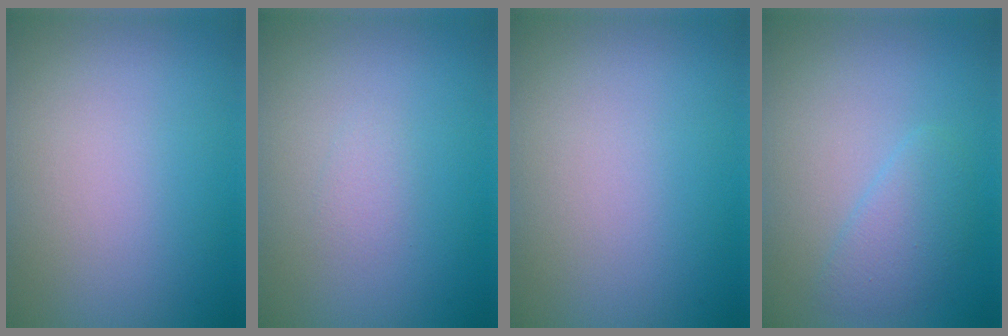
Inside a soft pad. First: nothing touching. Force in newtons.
{"total": 0.8, "press": 0.8, "slide": 0.0}
{"total": 0.0}
{"total": 2.4, "press": 2.4, "slide": 0.1}